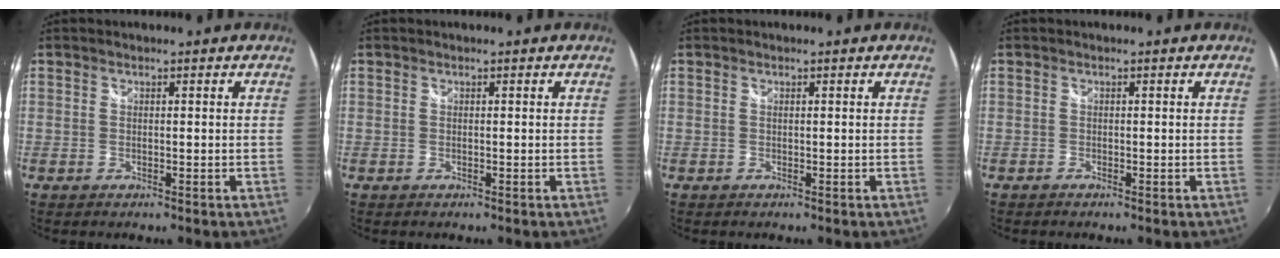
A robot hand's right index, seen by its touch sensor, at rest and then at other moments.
{"total": 0.0}
{"total": 0.0}
{"total": 0.5, "force": [-0.5, 0.2, 0.1], "torque": [-0.004, -0.003, -0.012]}